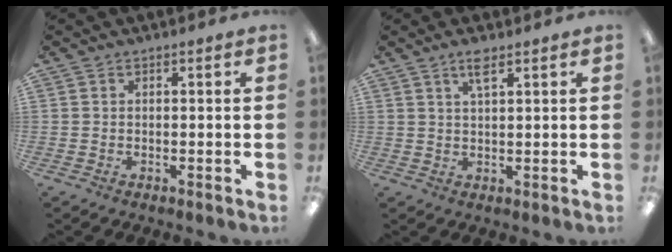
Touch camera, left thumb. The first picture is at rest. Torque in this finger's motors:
{"motor_torque": [-0.04, 0.03, 0.03, 0.01, 0.07]}